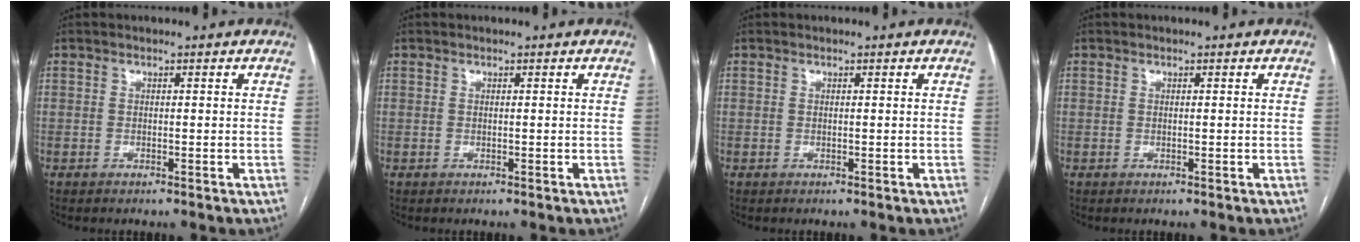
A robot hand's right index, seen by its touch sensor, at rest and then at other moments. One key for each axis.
{"total": 0.0}
{"total": 0.0}
{"total": 0.0}